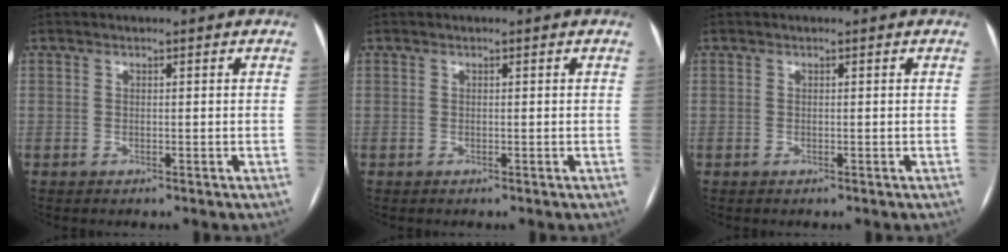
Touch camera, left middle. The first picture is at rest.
{"total": 0.0}
{"total": 0.0}